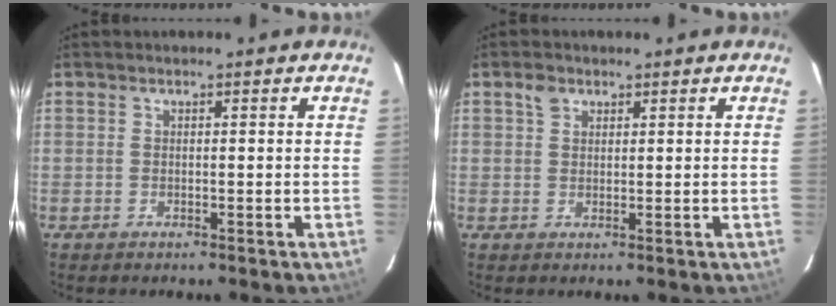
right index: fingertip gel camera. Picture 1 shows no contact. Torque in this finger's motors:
{"motor_torque": [0.02, 0.00, 0.01, 0.02]}